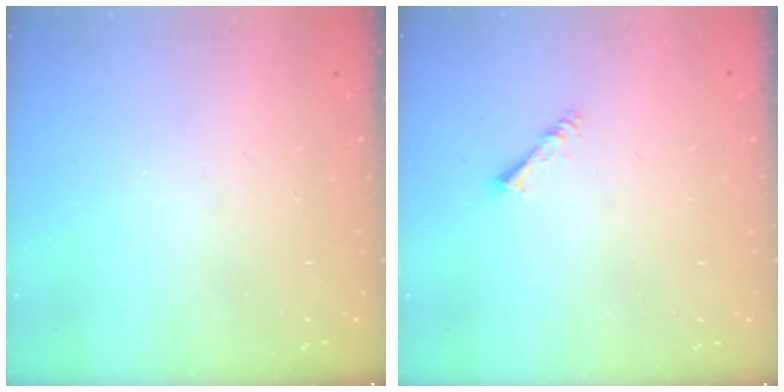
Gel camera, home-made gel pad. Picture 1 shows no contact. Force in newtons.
{"total": 1.4, "press": 1.4, "slide": 0.3}